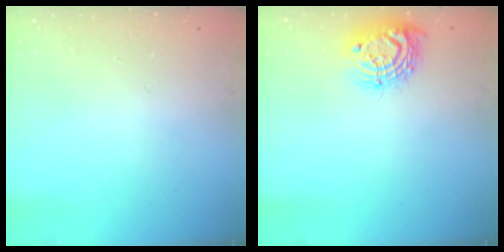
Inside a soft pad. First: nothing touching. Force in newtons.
{"total": 11.0, "press": 11.0, "slide": 0.7}